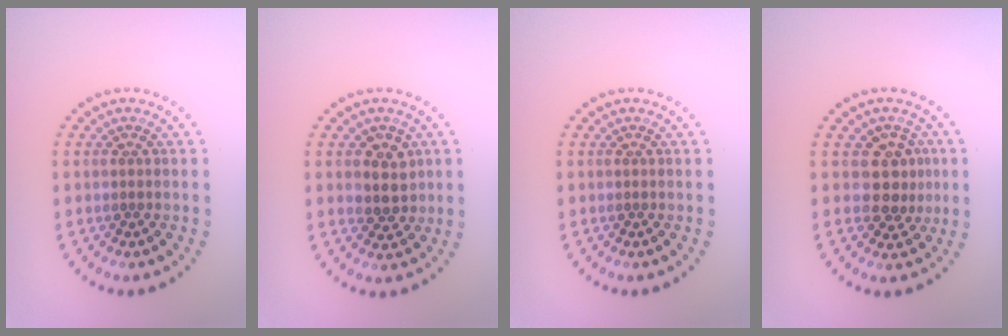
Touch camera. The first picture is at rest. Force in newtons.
{"total": 2.8, "press": 2.7, "slide": 0.9}
{"total": 0.0}
{"total": 3.0, "press": 2.7, "slide": 1.2}